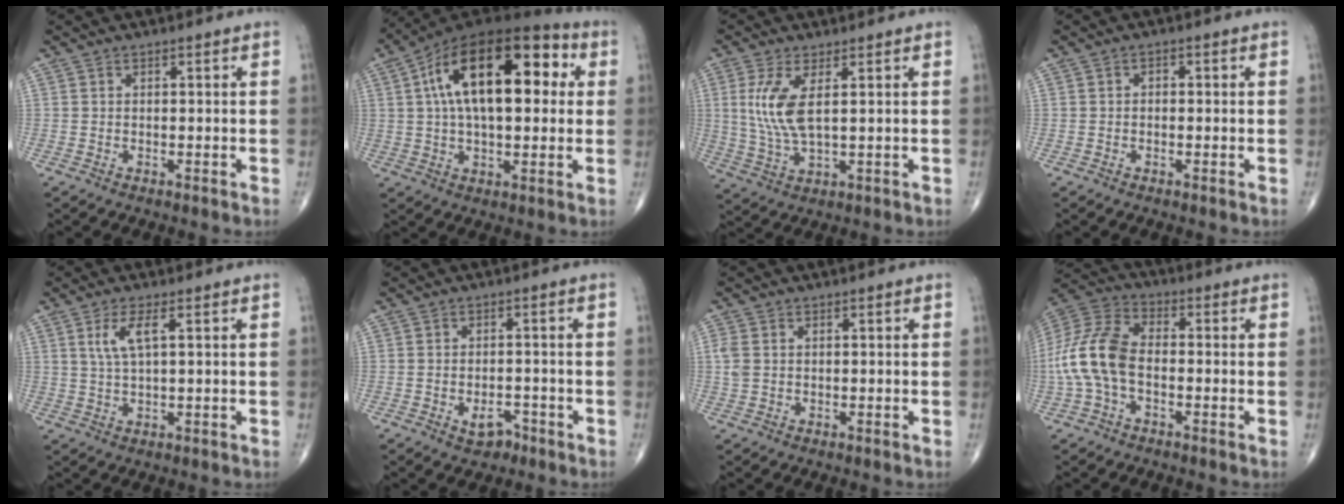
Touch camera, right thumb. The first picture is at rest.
{"total": 22.8, "force": [5.1, 11.2, 19.2], "torque": [-0.302, 0.029, 0.071]}
{"total": 8.3, "force": [1.9, 2.9, 7.5], "torque": [-0.177, -0.012, 0.046]}
{"total": 1.0, "force": [-0.1, 0.7, 0.7], "torque": [-0.004, 0.003, -0.006]}
{"total": 4.9, "force": [1.7, 1.2, 4.4], "torque": [-0.101, -0.002, 0.039]}
{"total": 3.5, "force": [-1.9, 2.2, 1.9], "torque": [-0.016, 0.013, -0.025]}
{"total": 2.7, "force": [0.3, 2.0, 1.8], "torque": [-0.055, 0.003, 0.006]}
{"total": 13.7, "force": [-2.1, 8.1, 10.9], "torque": [-0.239, 0.035, -0.046]}